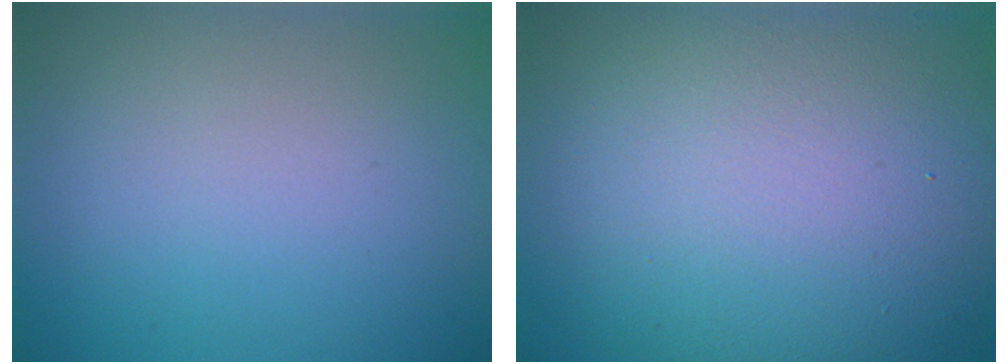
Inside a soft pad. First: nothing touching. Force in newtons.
{"total": 15.0, "press": 15.0, "slide": 0.4}